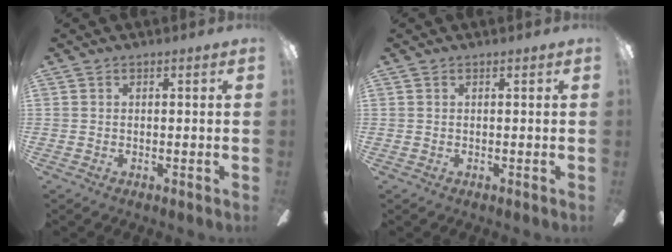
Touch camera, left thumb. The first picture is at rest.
{"total": 0.0}